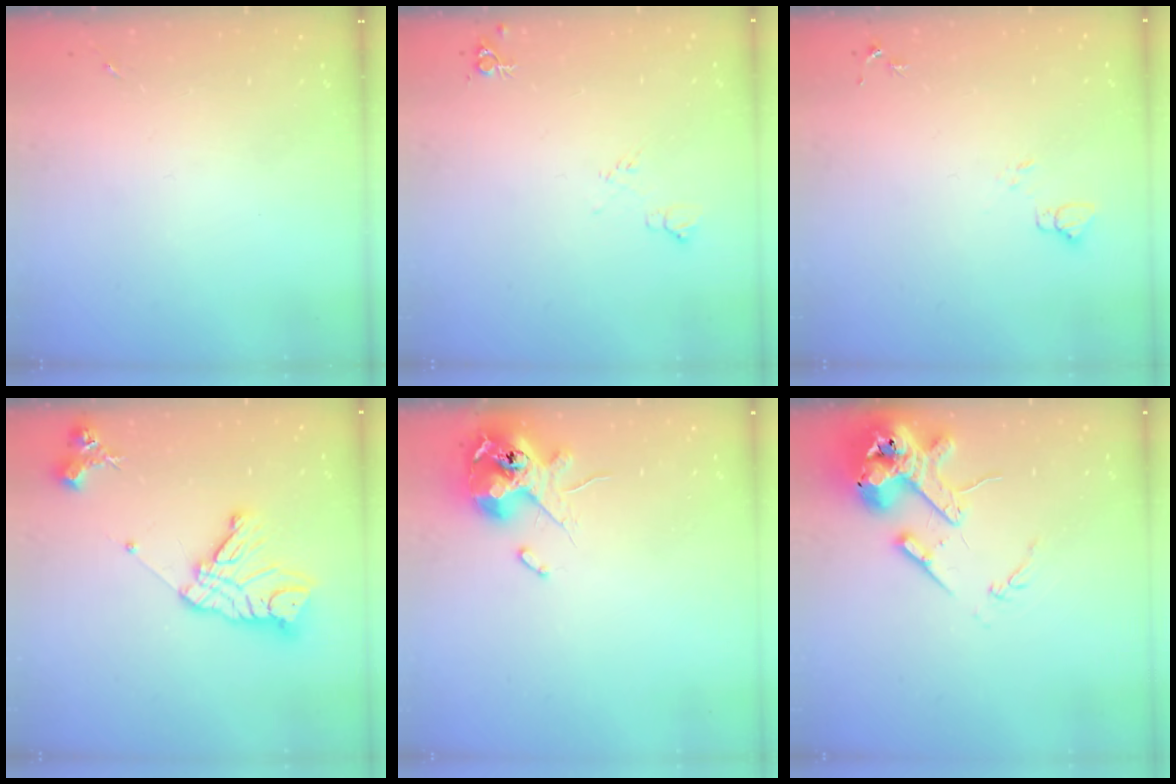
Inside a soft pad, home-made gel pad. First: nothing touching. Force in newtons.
{"total": 6.5, "press": 6.4, "slide": 1.0}
{"total": 4.5, "press": 4.5, "slide": 0.4}
{"total": 16.3, "press": 16.2, "slide": 1.4}
{"total": 12.4, "press": 12.2, "slide": 2.1}
{"total": 16.3, "press": 16.0, "slide": 2.6}